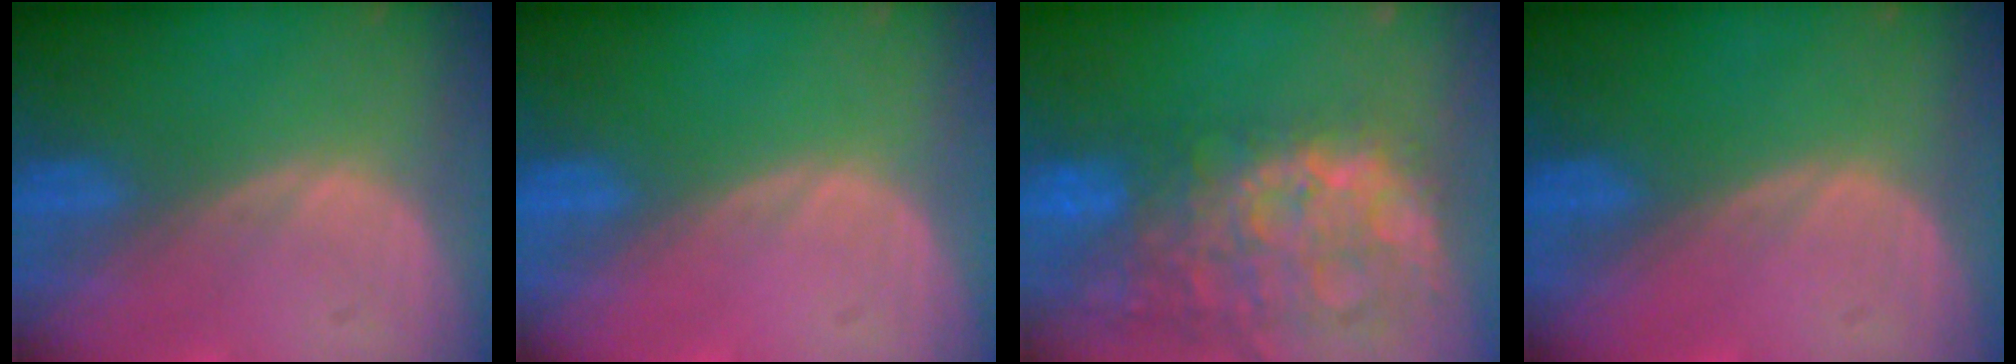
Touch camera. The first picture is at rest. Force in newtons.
{"total": 0.0}
{"total": 14.6, "press": 11.8, "slide": 8.5}
{"total": 0.0}